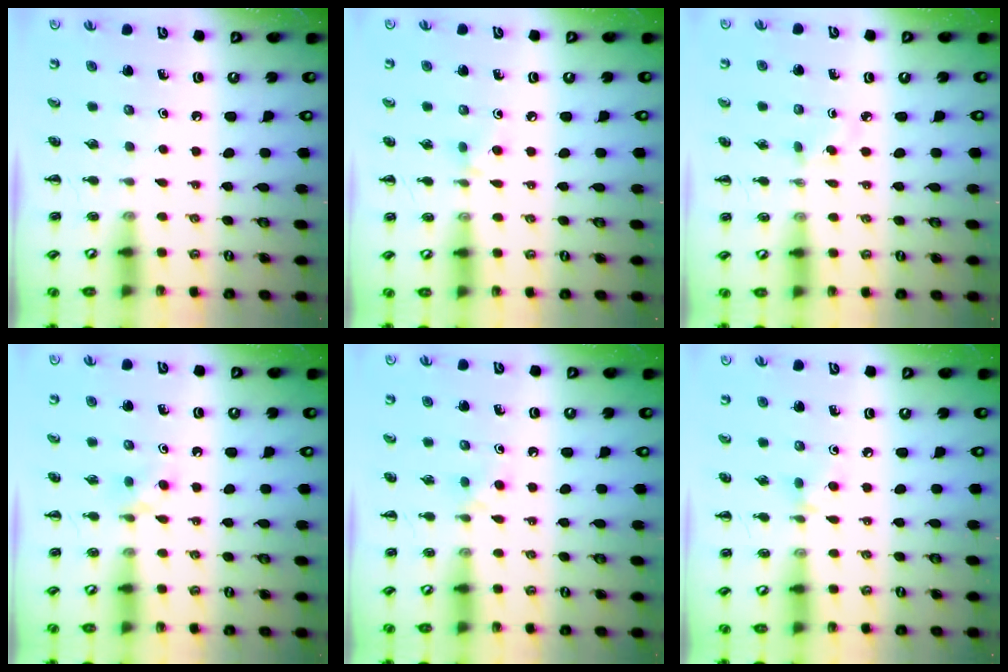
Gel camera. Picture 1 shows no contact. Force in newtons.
{"total": 4.0, "press": 3.6, "slide": 1.6}
{"total": 3.0, "press": 2.8, "slide": 1.1}
{"total": 2.9, "press": 2.7, "slide": 1.1}
{"total": 2.8, "press": 2.6, "slide": 1.2}
{"total": 3.7, "press": 3.4, "slide": 1.5}